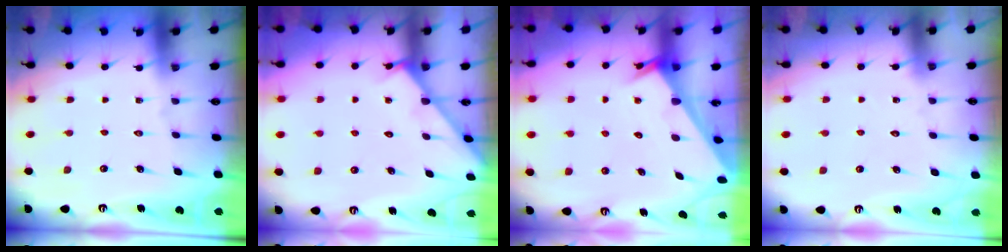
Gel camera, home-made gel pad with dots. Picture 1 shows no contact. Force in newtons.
{"total": 4.3, "press": 4.3, "slide": 0.4}
{"total": 2.0, "press": 2.0, "slide": 0.2}
{"total": 2.9, "press": 2.9, "slide": 0.2}